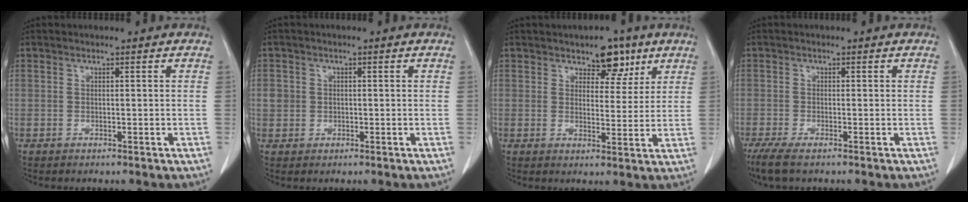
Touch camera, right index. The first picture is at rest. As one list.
[{"total": 2.5, "force": [0.2, 2.4, 0.7], "torque": [-0.006, 0.010, 0.010]}, {"total": 5.7, "force": [3.7, 3.0, 3.1], "torque": [-0.031, 0.001, 0.053]}, {"total": 3.6, "force": [-2.5, 0.7, 2.6], "torque": [-0.052, -0.010, -0.046]}]